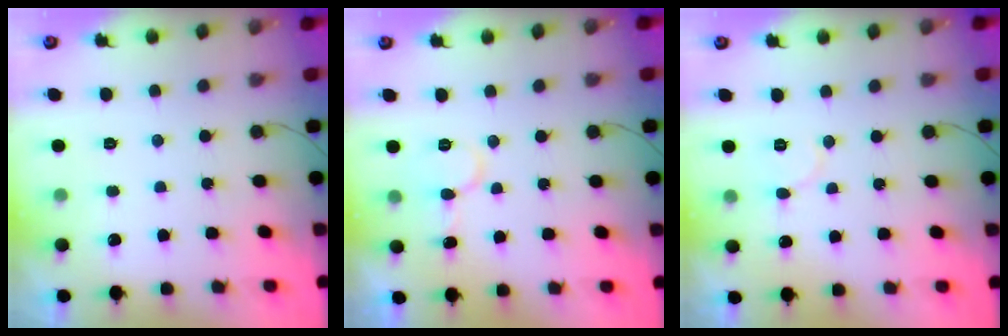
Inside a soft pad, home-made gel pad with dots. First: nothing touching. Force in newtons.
{"total": 6.6, "press": 6.6, "slide": 0.6}
{"total": 5.3, "press": 5.3, "slide": 0.6}